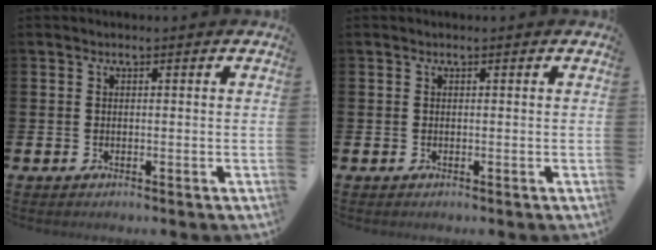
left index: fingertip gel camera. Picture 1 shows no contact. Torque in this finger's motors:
{"motor_torque": [0.00, 0.00, 0.01, 0.00]}